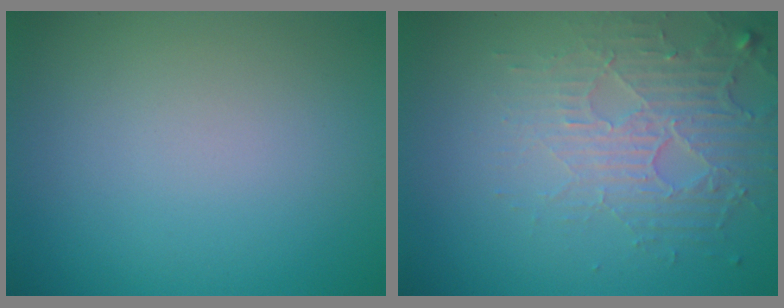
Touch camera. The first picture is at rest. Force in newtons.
{"total": 5.1, "press": 3.4, "slide": 3.8}